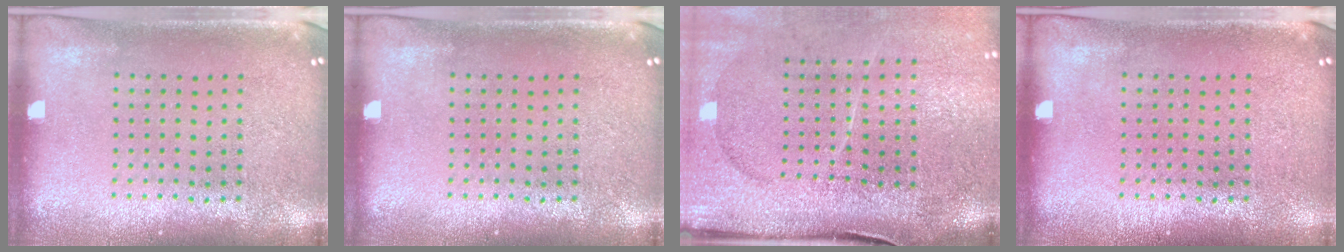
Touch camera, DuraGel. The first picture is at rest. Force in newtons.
{"total": 0.0}
{"total": 4.7, "press": 3.8, "slide": 2.7}
{"total": 0.0}